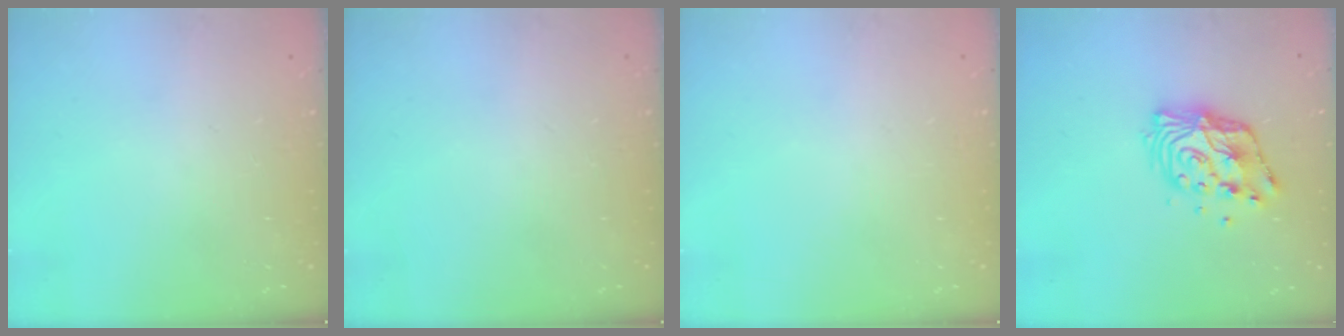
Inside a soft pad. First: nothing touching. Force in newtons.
{"total": 0.0}
{"total": 0.0}
{"total": 12.3, "press": 12.3, "slide": 1.1}